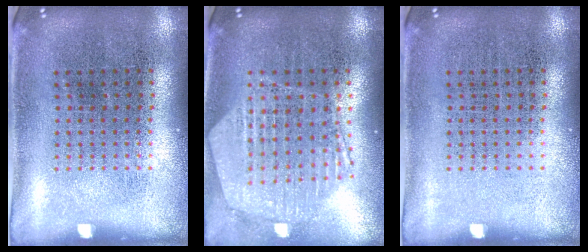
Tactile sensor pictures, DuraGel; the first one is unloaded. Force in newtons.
{"total": 1.2, "press": 1.2, "slide": 0.2}
{"total": 0.0}